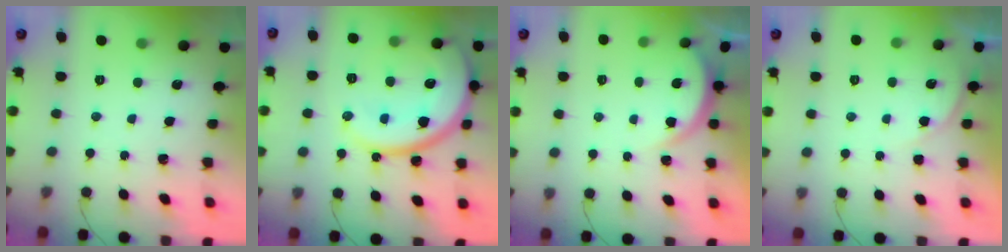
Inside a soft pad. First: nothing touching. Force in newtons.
{"total": 21.0, "press": 20.9, "slide": 2.2}
{"total": 4.2, "press": 4.2, "slide": 0.4}
{"total": 3.9, "press": 3.8, "slide": 0.5}